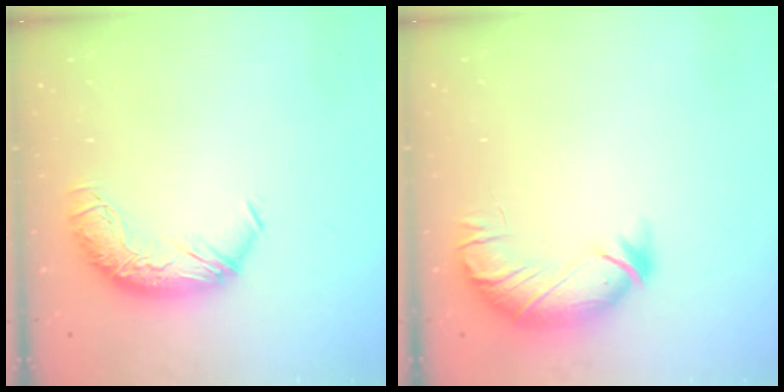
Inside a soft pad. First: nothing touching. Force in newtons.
{"total": 3.9, "press": 3.3, "slide": 2.1}